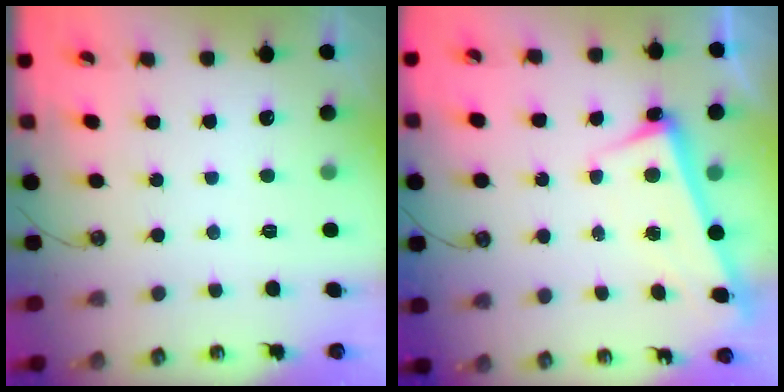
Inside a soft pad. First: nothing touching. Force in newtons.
{"total": 2.5, "press": 2.4, "slide": 0.9}